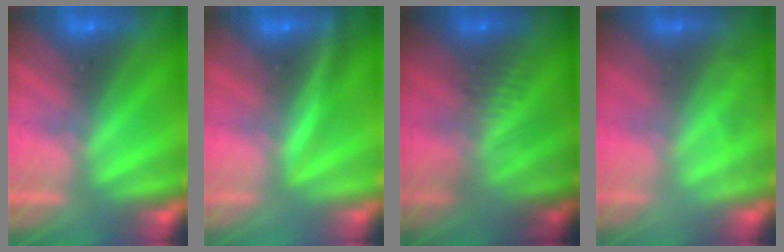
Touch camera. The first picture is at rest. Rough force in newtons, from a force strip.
{"total": 2.8}
{"total": 2.7}
{"total": 2.4}